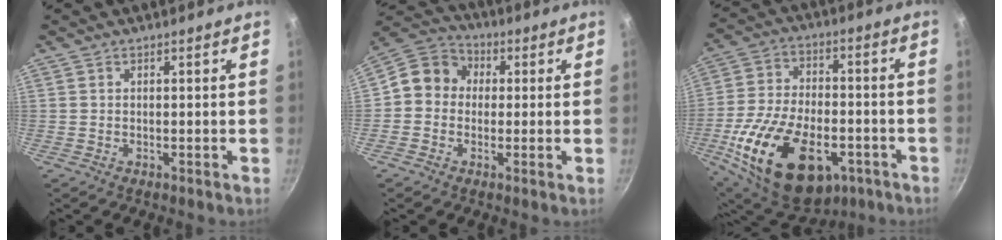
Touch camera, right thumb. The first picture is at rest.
{"total": 8.8, "force": [0.3, 7.9, 3.9], "torque": [-0.037, 0.024, -0.021]}
{"total": 25.1, "force": [-9.2, 14.6, 18.2], "torque": [-0.312, 0.021, -0.144]}